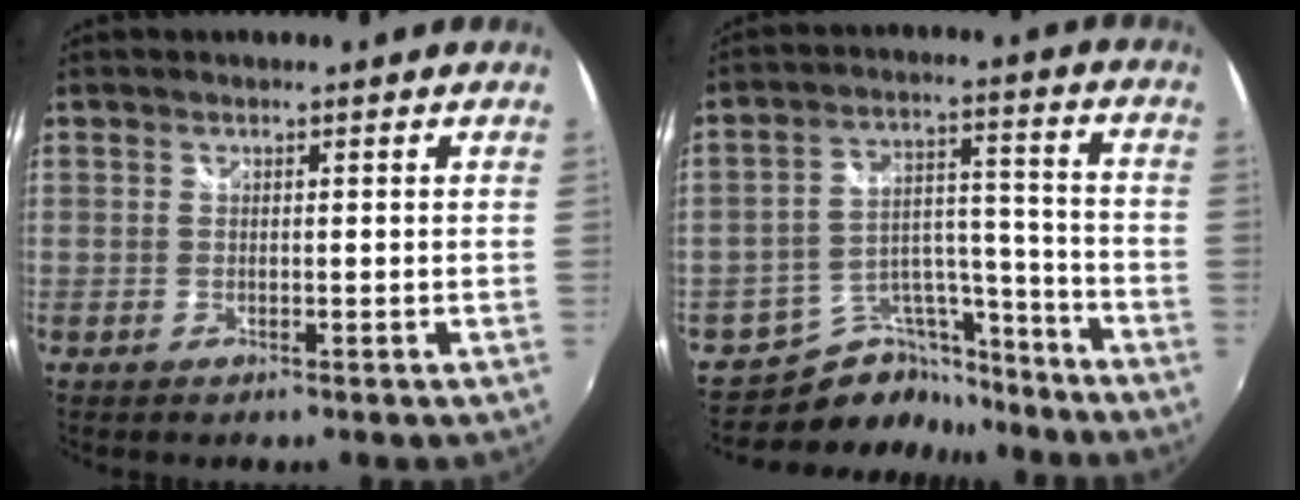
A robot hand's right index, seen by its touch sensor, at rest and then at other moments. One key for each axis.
{"total": 12.9, "fx": -11.3, "fy": 6.1, "fz": 1.4, "tx": -0.022, "ty": 0.060, "tz": -0.178}